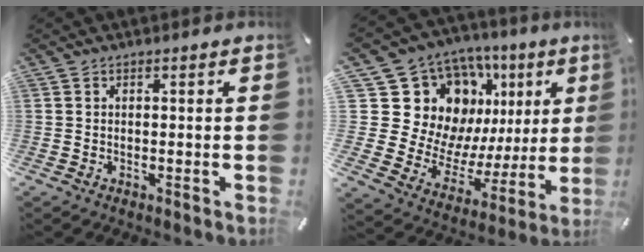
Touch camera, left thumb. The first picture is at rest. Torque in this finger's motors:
{"motor_torque": [1.96, 1.04, 1.18, -0.44, 0.04]}